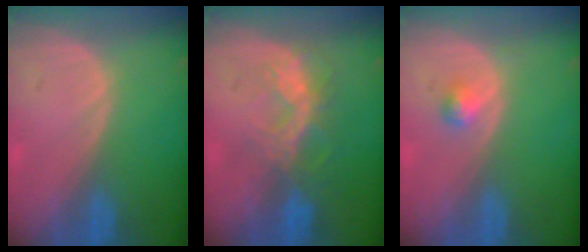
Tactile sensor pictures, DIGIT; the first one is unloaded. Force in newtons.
{"total": 6.4, "press": 6.1, "slide": 2.0}
{"total": 1.7, "press": 1.7, "slide": 0.2}